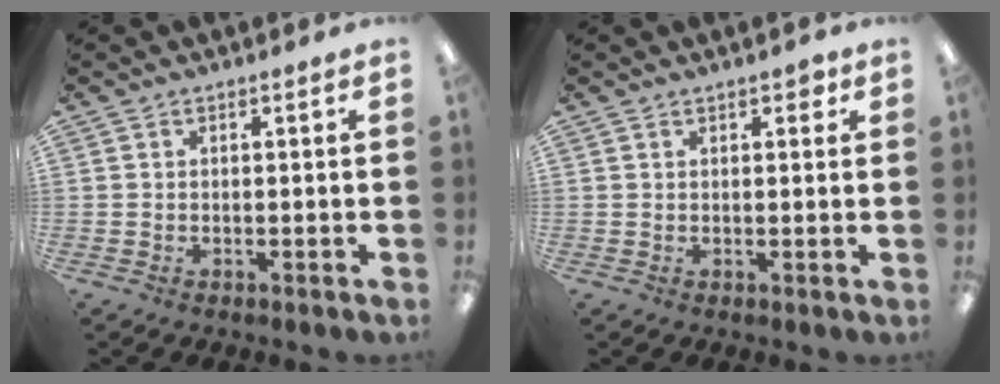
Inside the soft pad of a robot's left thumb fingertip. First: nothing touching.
{"total": 1.9, "force": [1.1, 0.9, 1.2], "torque": [-0.008, -0.004, 0.016]}